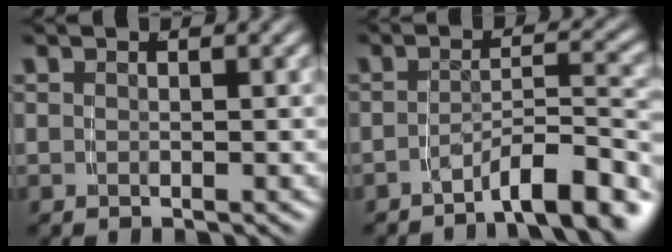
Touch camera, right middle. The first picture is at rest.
{"total": 5.9, "force": [-4.8, 0.8, 3.4], "torque": [-0.031, -0.001, -0.074]}